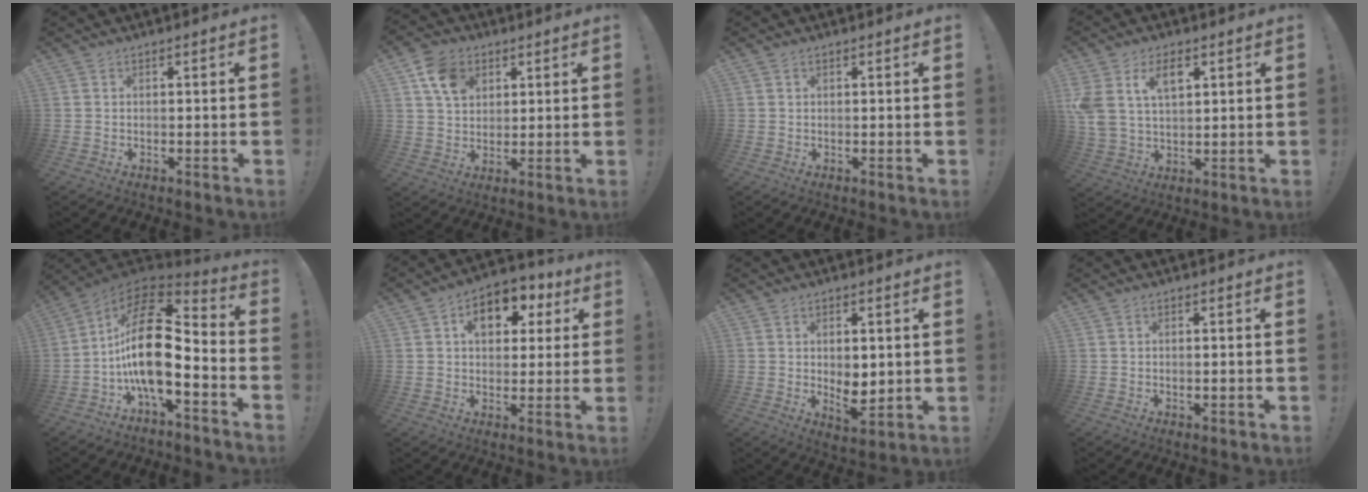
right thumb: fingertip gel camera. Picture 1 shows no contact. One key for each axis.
{"total": 10.3, "fx": 4.9, "fy": 7.6, "fz": 4.9, "tx": -0.076, "ty": -0.015, "tz": 0.097}
{"total": 0.6, "fx": 0.4, "fy": 0.5, "fz": 0.1, "tx": 0.006, "ty": -0.001, "tz": 0.006}
{"total": 9.7, "fx": 4.8, "fy": 5.7, "fz": 6.2, "tx": -0.122, "ty": -0.014, "tz": 0.087}
{"total": 22.5, "fx": -1.0, "fy": 10.6, "fz": 19.9, "tx": -0.377, "ty": 0.009, "tz": -0.016}
{"total": 11.4, "fx": 4.3, "fy": 8.0, "fz": 6.8, "tx": -0.084, "ty": -0.016, "tz": 0.076}
{"total": 6.2, "fx": 1.2, "fy": 3.5, "fz": 4.9, "tx": -0.070, "ty": -0.016, "tz": 0.025}
{"total": 0.7, "fx": 0.2, "fy": 0.2, "fz": 0.6, "tx": -0.003, "ty": -0.003, "tz": 0.003}